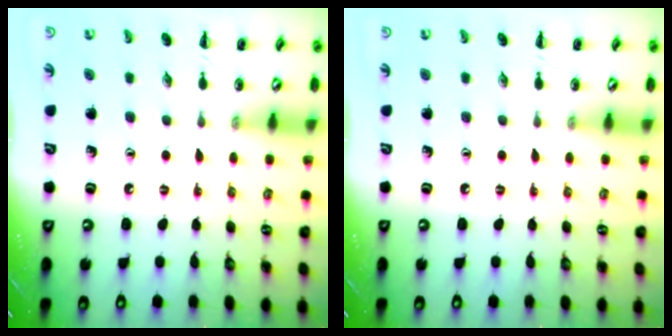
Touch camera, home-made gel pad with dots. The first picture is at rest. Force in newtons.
{"total": 0.0}